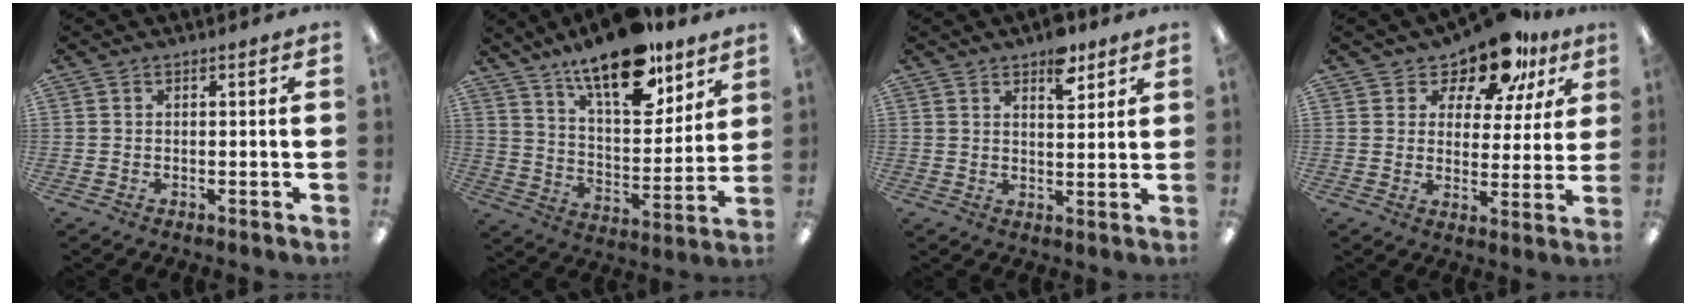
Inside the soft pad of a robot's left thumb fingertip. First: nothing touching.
{"total": 18.4, "force": [13.9, 6.9, 9.9], "torque": [-0.160, -0.086, 0.237]}
{"total": 7.3, "force": [4.7, 3.4, 4.4], "torque": [-0.041, -0.027, 0.075]}
{"total": 12.4, "force": [9.9, 5.4, 5.0], "torque": [-0.088, -0.064, 0.179]}